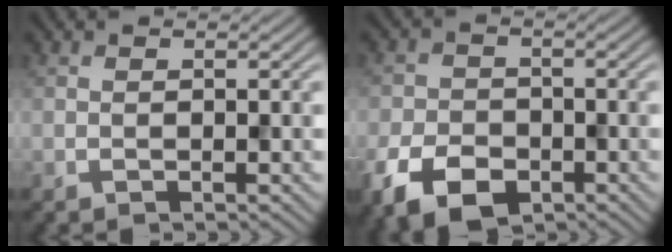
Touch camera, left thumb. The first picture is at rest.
{"total": 7.7, "force": [-4.2, 4.8, 4.4], "torque": [-0.100, -0.013, -0.079]}